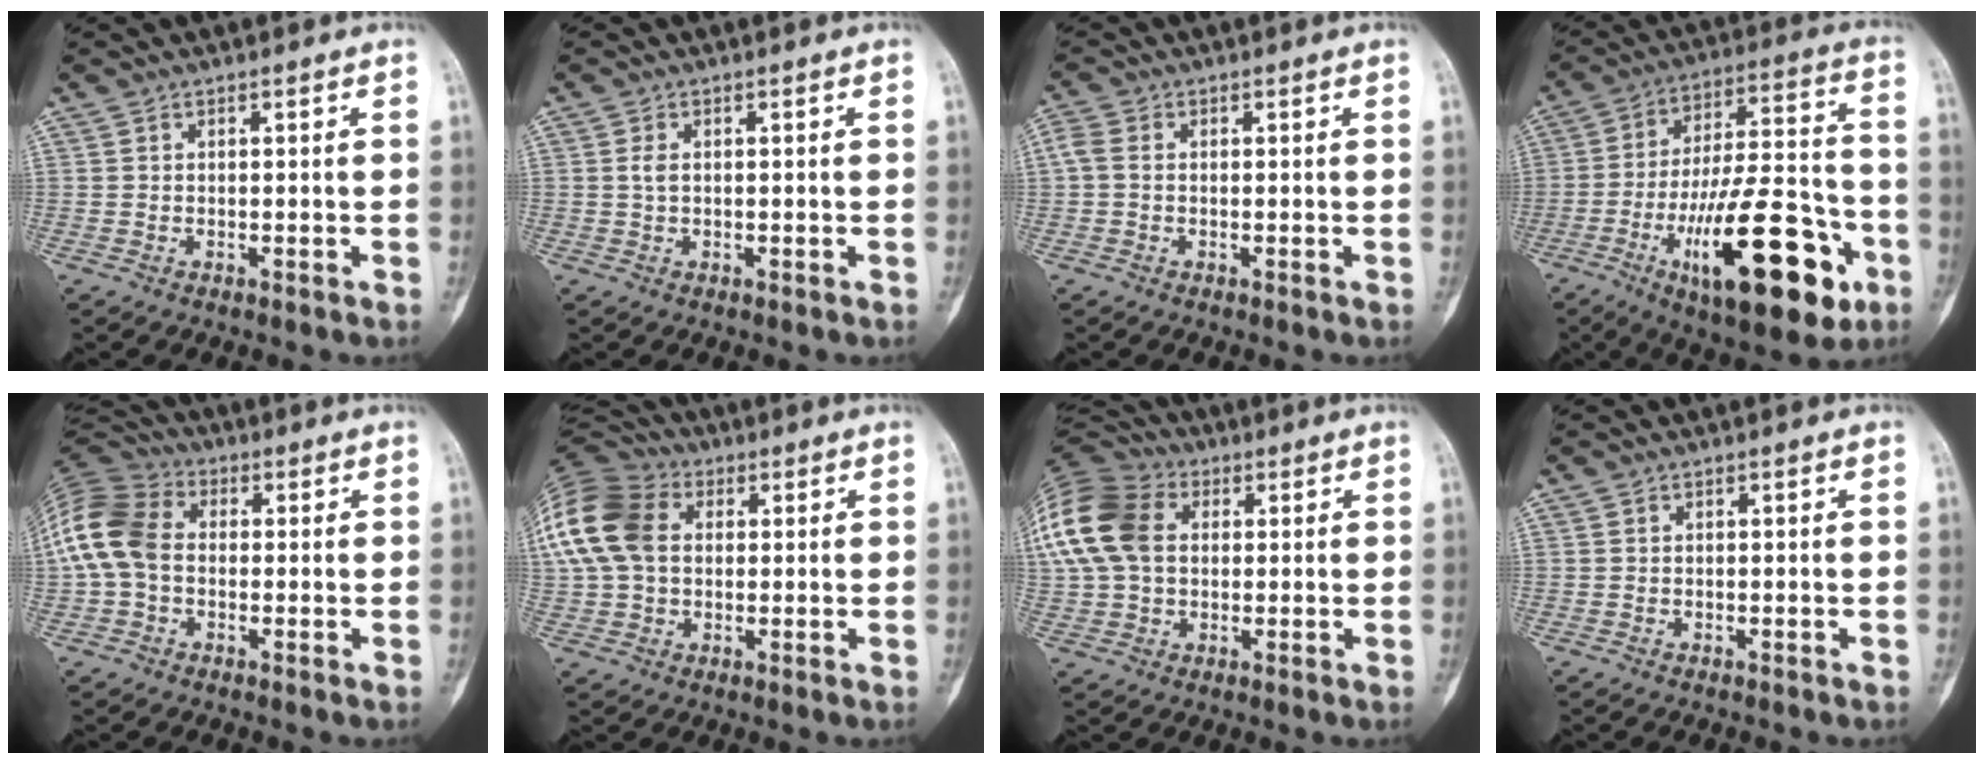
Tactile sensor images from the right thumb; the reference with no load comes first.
{"total": 1.5, "force": [0.2, 0.9, 1.2], "torque": [-0.024, 0.002, 0.002]}
{"total": 2.6, "force": [0.1, 1.9, 1.8], "torque": [-0.047, 0.006, -0.006]}
{"total": 26.4, "force": [-10.9, 9.2, 22.3], "torque": [-0.341, 0.048, -0.161]}
{"total": 12.2, "force": [-0.1, 8.9, 8.3], "torque": [-0.175, 0.031, -0.014]}
{"total": 17.6, "force": [3.3, 12.9, 11.6], "torque": [-0.254, 0.029, 0.052]}
{"total": 18.3, "force": [3.5, 13.2, 12.1], "torque": [-0.269, 0.030, 0.059]}
{"total": 0.0}